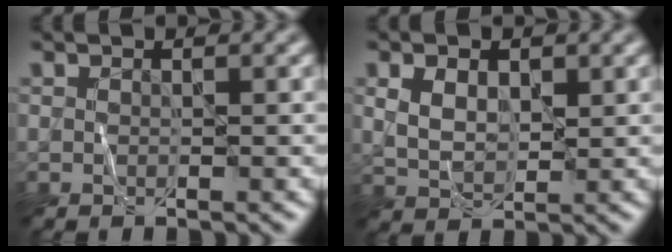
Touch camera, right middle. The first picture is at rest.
{"total": 3.3, "force": [1.1, 2.1, 2.3], "torque": [-0.048, -0.002, 0.023]}